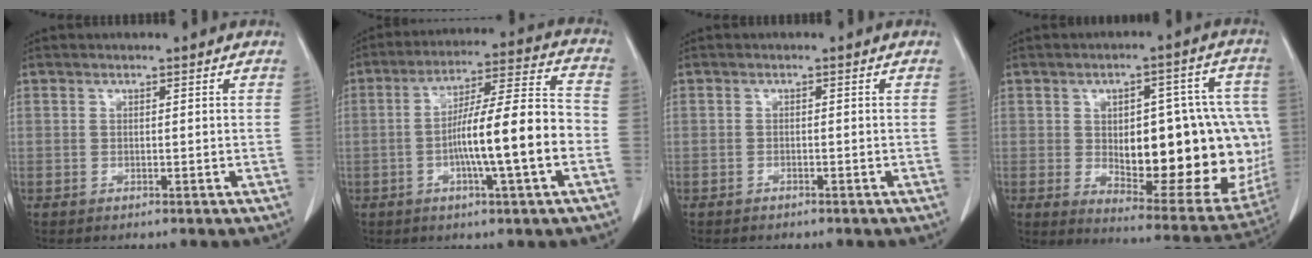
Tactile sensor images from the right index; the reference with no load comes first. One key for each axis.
{"total": 14.6, "fx": -3.4, "fy": 0.4, "fz": 14.2, "tx": -0.235, "ty": 0.012, "tz": -0.058}
{"total": 0.7, "fx": -0.6, "fy": 0.3, "fz": 0.1, "tx": -0.007, "ty": 0.000, "tz": -0.012}
{"total": 24.3, "fx": -1.3, "fy": 9.3, "fz": 22.4, "tx": -0.243, "ty": 0.018, "tz": 0.016}